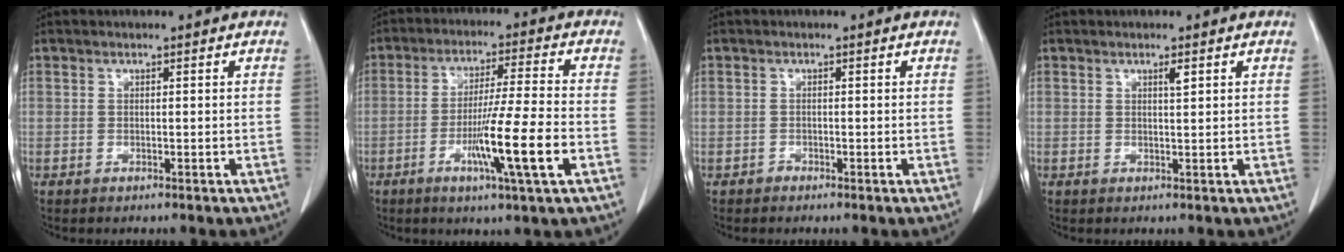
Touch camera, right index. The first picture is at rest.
{"total": 11.5, "force": [-3.9, -0.9, 10.8], "torque": [-0.193, -0.018, -0.070]}
{"total": 0.7, "force": [-0.5, 0.5, -0.1], "torque": [0.001, 0.002, -0.012]}
{"total": 1.1, "force": [0.6, 0.0, 0.9], "torque": [-0.019, -0.003, 0.010]}